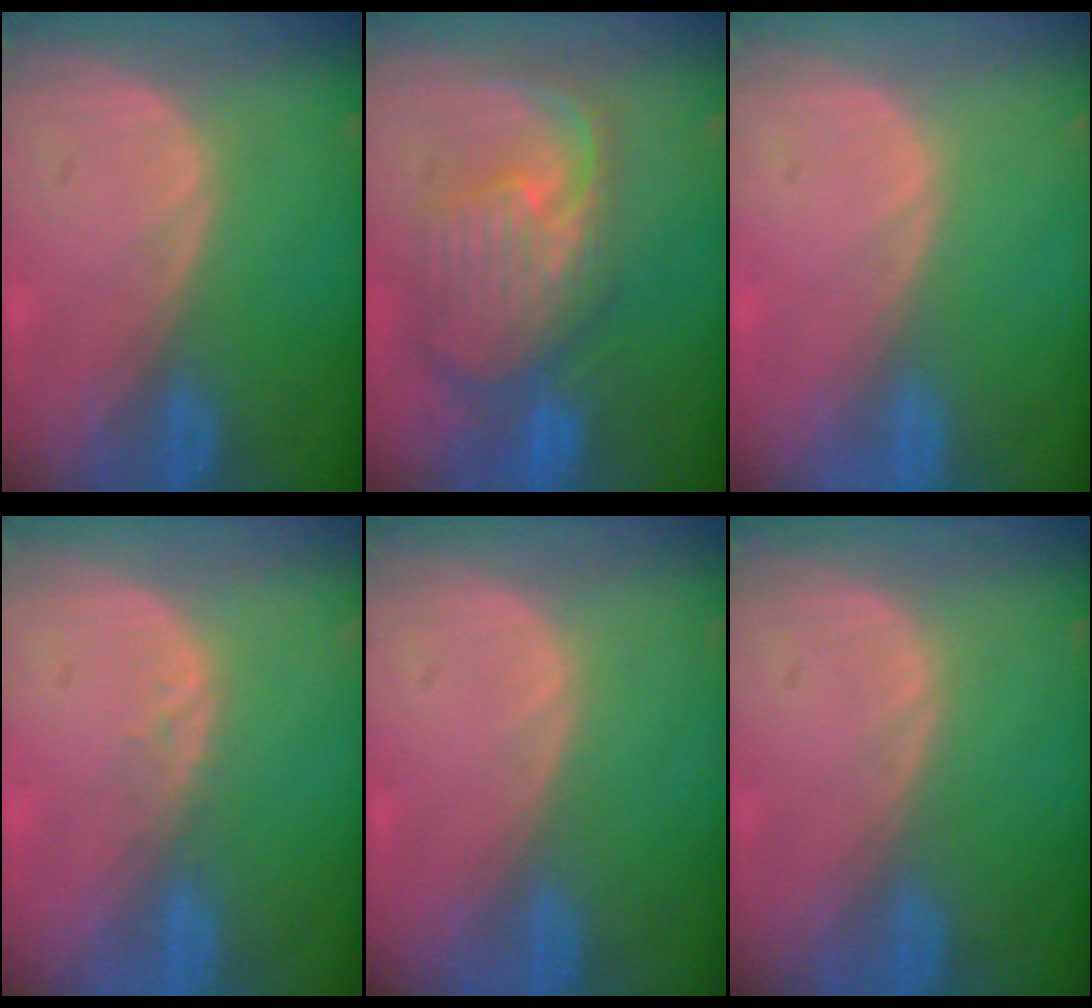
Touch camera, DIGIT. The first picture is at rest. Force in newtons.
{"total": 10.9, "press": 9.6, "slide": 5.1}
{"total": 0.0}
{"total": 1.3, "press": 1.3, "slide": 0.2}
{"total": 0.0}
{"total": 0.0}